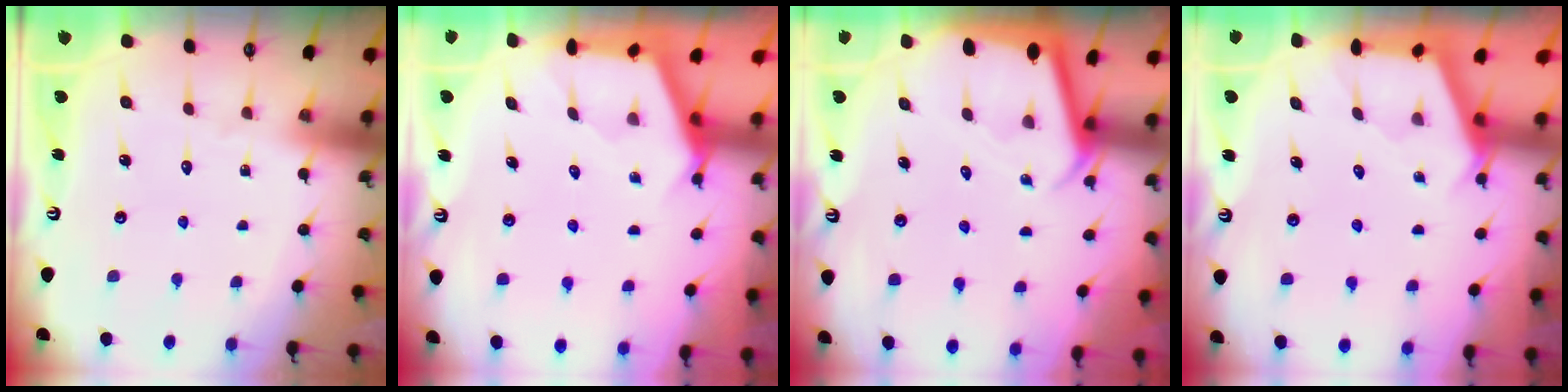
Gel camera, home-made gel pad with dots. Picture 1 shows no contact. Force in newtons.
{"total": 2.6, "press": 2.5, "slide": 0.3}
{"total": 2.0, "press": 2.0, "slide": 0.1}
{"total": 2.5, "press": 2.5, "slide": 0.4}